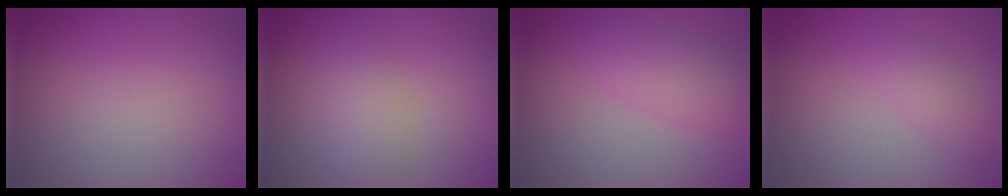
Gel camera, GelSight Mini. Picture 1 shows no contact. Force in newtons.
{"total": 3.2, "press": 3.2, "slide": 0.2}
{"total": 3.3, "press": 3.3, "slide": 0.1}
{"total": 1.6, "press": 1.6, "slide": 0.0}